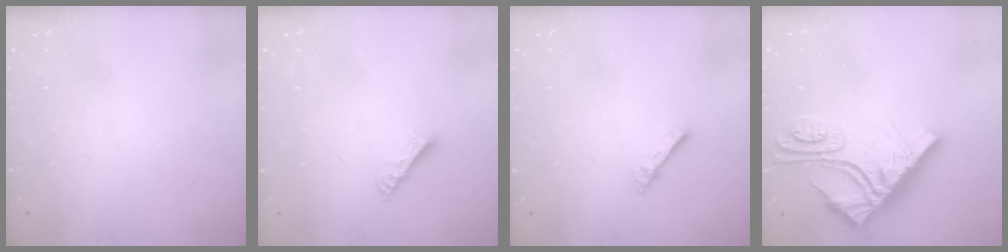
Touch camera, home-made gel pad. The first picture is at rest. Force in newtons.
{"total": 4.7, "press": 4.7, "slide": 0.0}
{"total": 1.8, "press": 1.8, "slide": 0.1}
{"total": 15.2, "press": 15.1, "slide": 1.4}